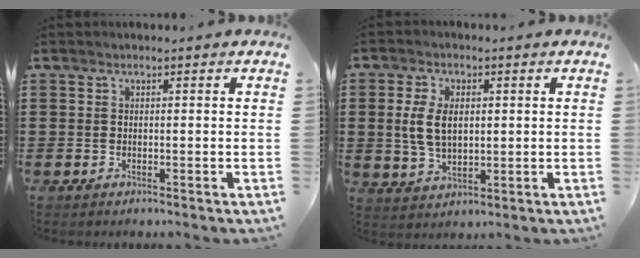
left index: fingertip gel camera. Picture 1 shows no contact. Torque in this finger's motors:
{"motor_torque": [1.35, -0.09, 0.39, 0.17]}